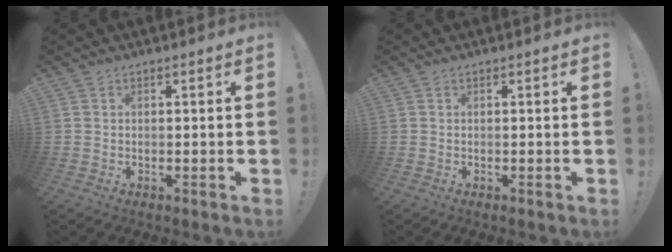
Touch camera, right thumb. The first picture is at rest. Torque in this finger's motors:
{"motor_torque": [0.00, 0.00, -0.13, 0.13, 0.00]}